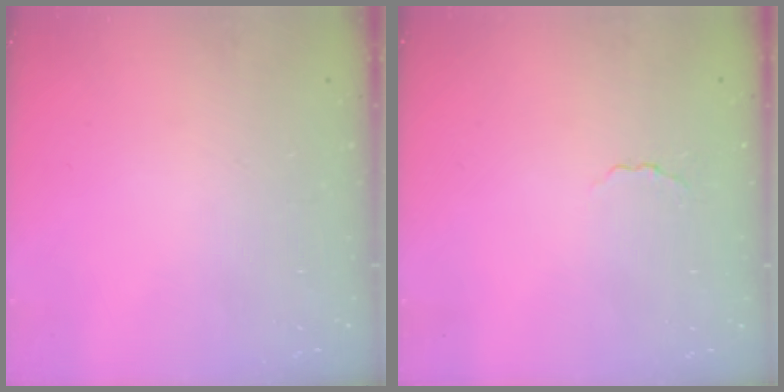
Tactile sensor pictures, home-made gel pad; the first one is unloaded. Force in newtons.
{"total": 1.6, "press": 1.5, "slide": 0.5}